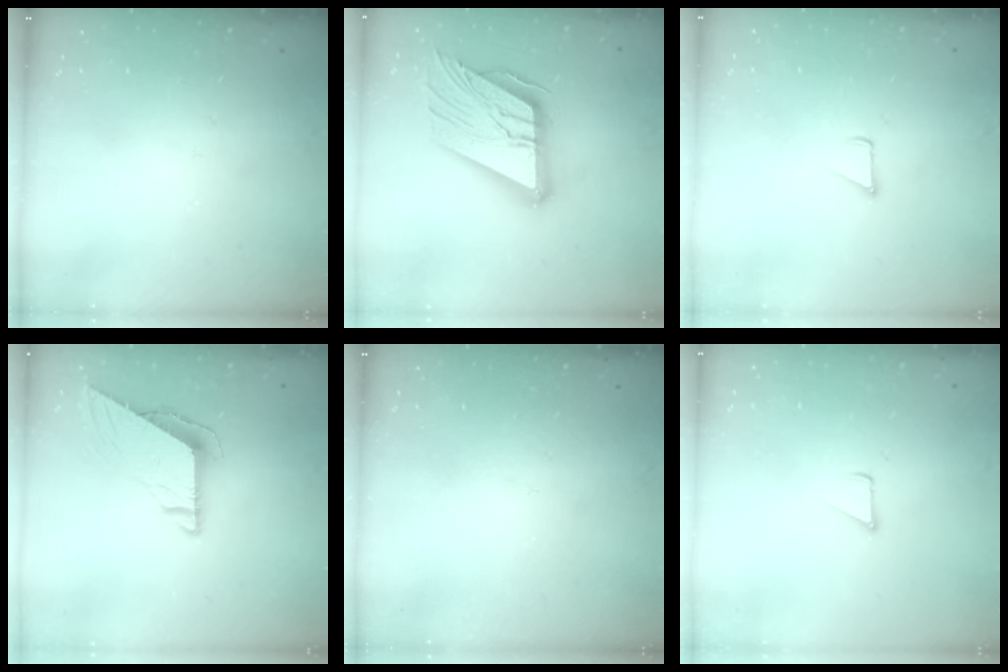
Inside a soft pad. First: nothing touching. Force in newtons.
{"total": 23.2, "press": 23.0, "slide": 2.7}
{"total": 2.4, "press": 2.4, "slide": 0.2}
{"total": 7.7, "press": 7.6, "slide": 0.6}
{"total": 0.0}
{"total": 1.7, "press": 1.7, "slide": 0.1}